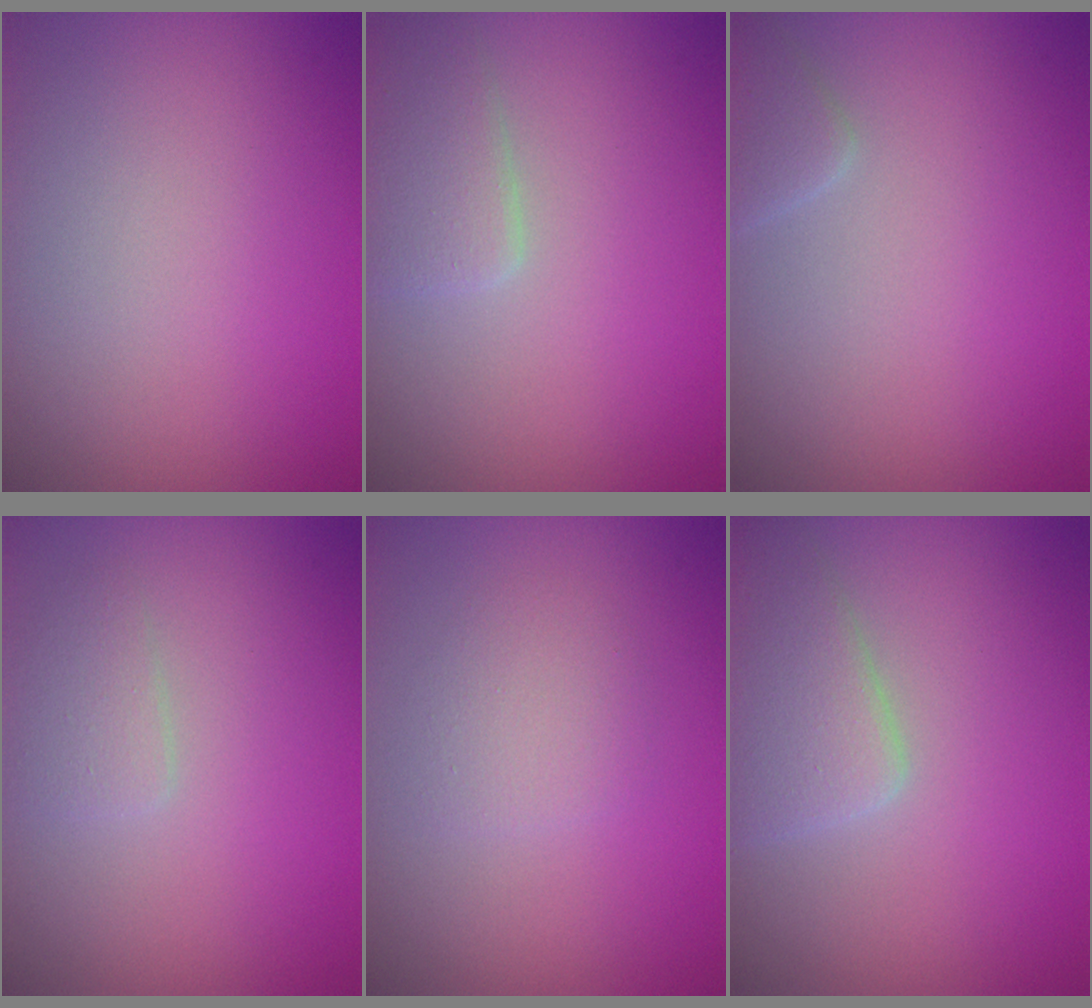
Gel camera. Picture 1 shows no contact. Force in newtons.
{"total": 2.6, "press": 2.5, "slide": 0.3}
{"total": 1.5, "press": 1.5, "slide": 0.1}
{"total": 1.4, "press": 1.4, "slide": 0.1}
{"total": 1.7, "press": 1.7, "slide": 0.1}
{"total": 3.7, "press": 3.7, "slide": 0.3}